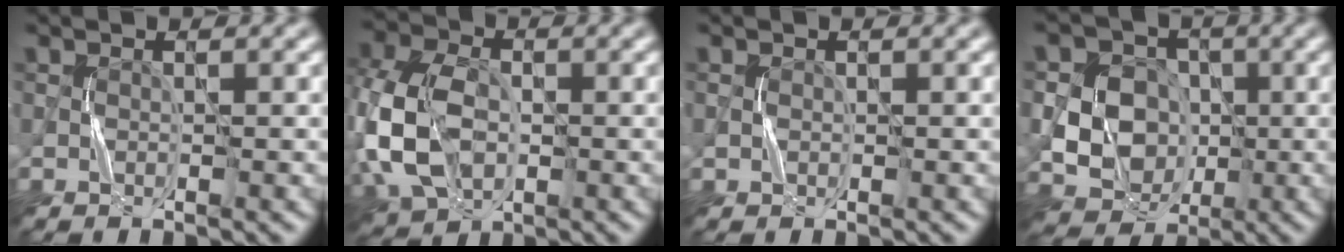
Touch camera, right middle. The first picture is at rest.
{"total": 10.2, "force": [-1.4, 6.9, 7.3], "torque": [-0.187, -0.003, -0.038]}
{"total": 0.0}
{"total": 9.2, "force": [-0.6, 8.4, 3.6], "torque": [-0.067, 0.020, -0.033]}